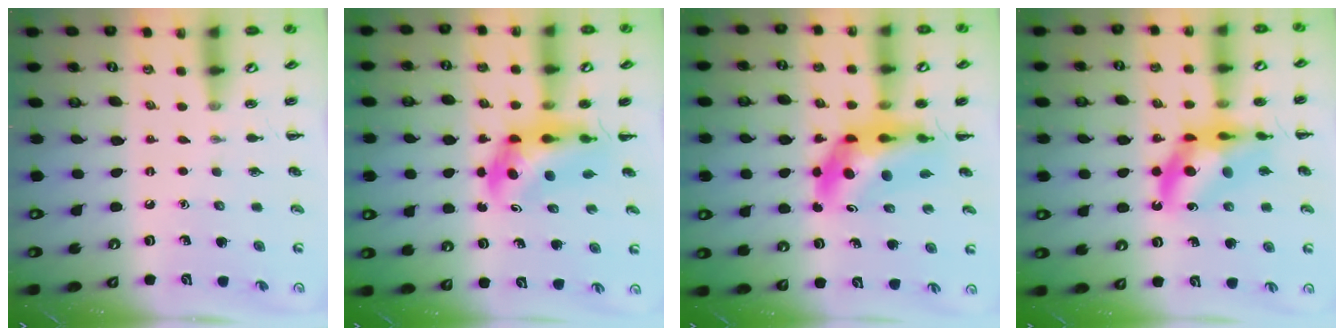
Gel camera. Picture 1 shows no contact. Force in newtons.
{"total": 6.4, "press": 6.2, "slide": 1.5}
{"total": 11.6, "press": 11.1, "slide": 3.3}
{"total": 13.2, "press": 12.6, "slide": 4.2}